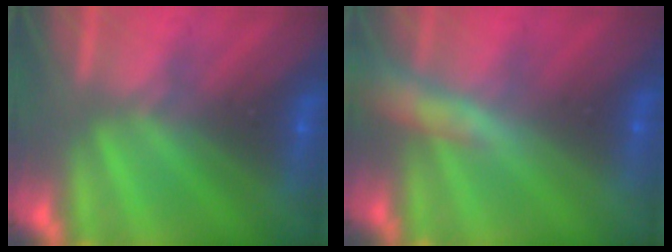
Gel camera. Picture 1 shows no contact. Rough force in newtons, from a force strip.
{"total": 8.1}